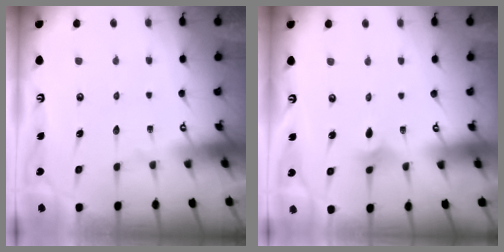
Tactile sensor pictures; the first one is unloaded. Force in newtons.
{"total": 2.0, "press": 1.9, "slide": 0.5}